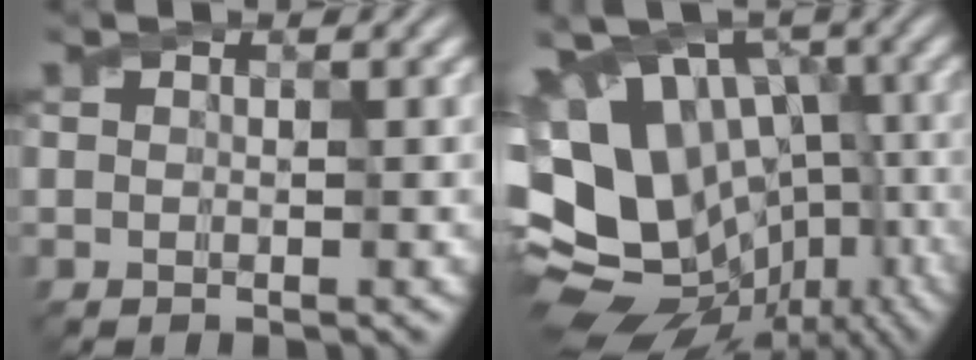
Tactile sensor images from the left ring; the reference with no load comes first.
{"total": 16.6, "force": [-2.0, 12.3, 11.0], "torque": [-0.181, 0.003, 0.001]}